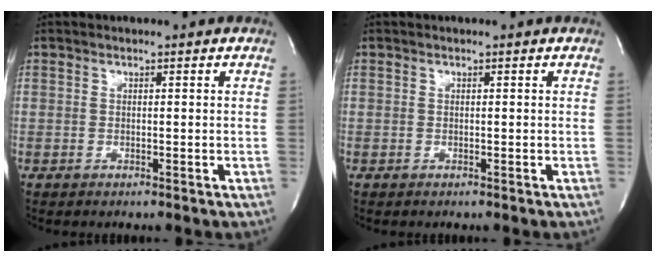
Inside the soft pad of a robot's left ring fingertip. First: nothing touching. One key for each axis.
{"total": 0.0}